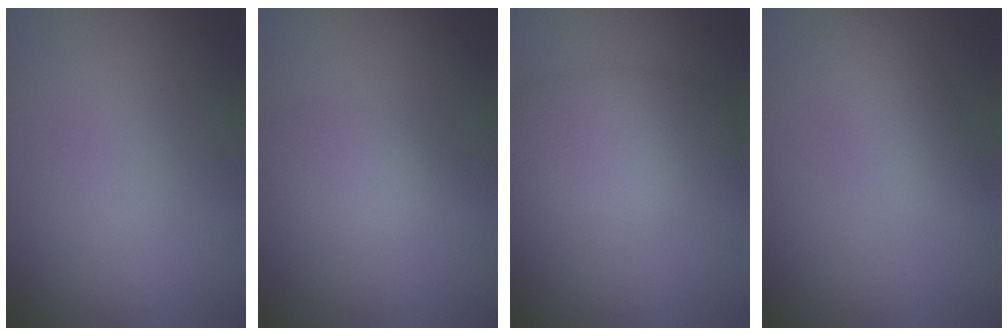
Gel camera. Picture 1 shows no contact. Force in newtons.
{"total": 2.1, "press": 2.1, "slide": 0.1}
{"total": 4.6, "press": 4.6, "slide": 0.1}
{"total": 2.5, "press": 2.5, "slide": 0.0}